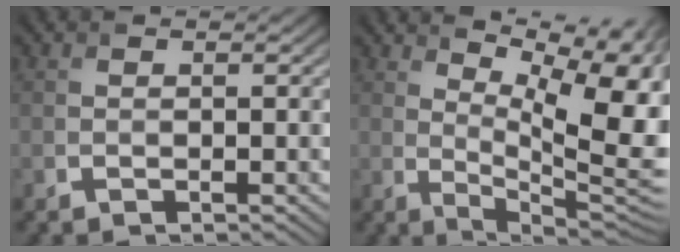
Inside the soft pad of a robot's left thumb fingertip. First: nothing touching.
{"total": 14.4, "force": [4.7, 5.1, 12.7], "torque": [-0.178, 0.026, 0.081]}